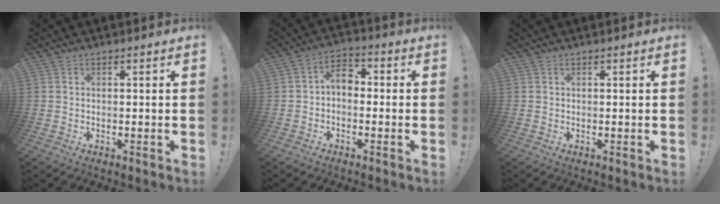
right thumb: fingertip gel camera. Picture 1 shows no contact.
{"total": 5.3, "force": [-0.8, 3.6, 3.7], "torque": [-0.078, 0.009, -0.015]}
{"total": 0.0}